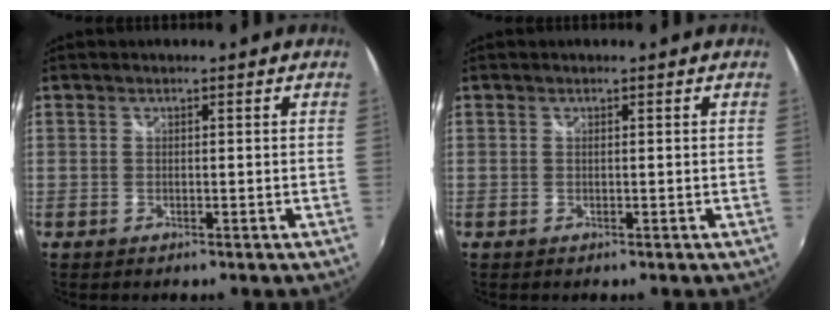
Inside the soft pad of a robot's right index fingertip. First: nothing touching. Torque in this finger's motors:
{"motor_torque": [0.15, 0.10, 0.09, 0.01]}